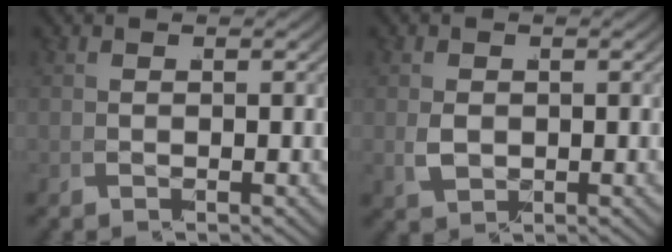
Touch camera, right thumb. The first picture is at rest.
{"total": 2.3, "force": [0.2, 1.8, 1.5], "torque": [-0.042, -0.012, 0.018]}